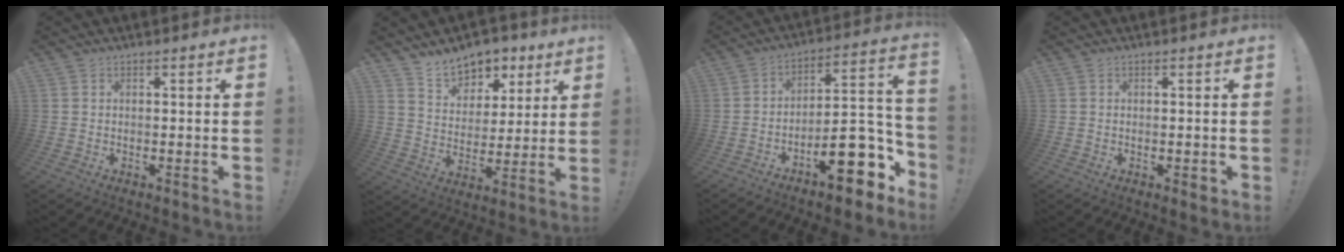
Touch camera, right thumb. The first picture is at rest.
{"total": 10.7, "force": [8.2, 6.4, 2.2], "torque": [-0.032, -0.062, 0.158]}
{"total": 18.2, "force": [-9.6, 7.4, 13.6], "torque": [-0.159, 0.057, -0.146]}
{"total": 1.5, "force": [-0.4, 0.6, 1.2], "torque": [-0.011, -0.002, -0.008]}